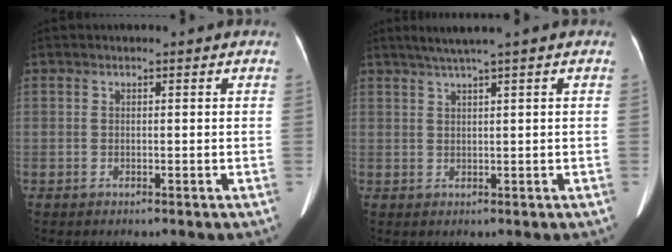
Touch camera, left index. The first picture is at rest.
{"total": 3.3, "force": [2.3, -0.9, 2.2], "torque": [-0.046, 0.005, 0.047]}